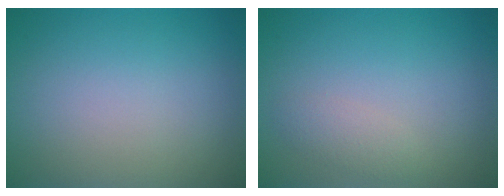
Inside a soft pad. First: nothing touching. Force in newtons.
{"total": 1.4, "press": 1.4, "slide": 0.1}